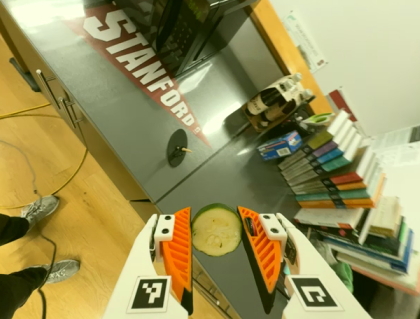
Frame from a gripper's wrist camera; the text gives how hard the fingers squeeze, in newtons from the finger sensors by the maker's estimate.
{"total": 8.3, "left": 8.9, "right": 7.8}